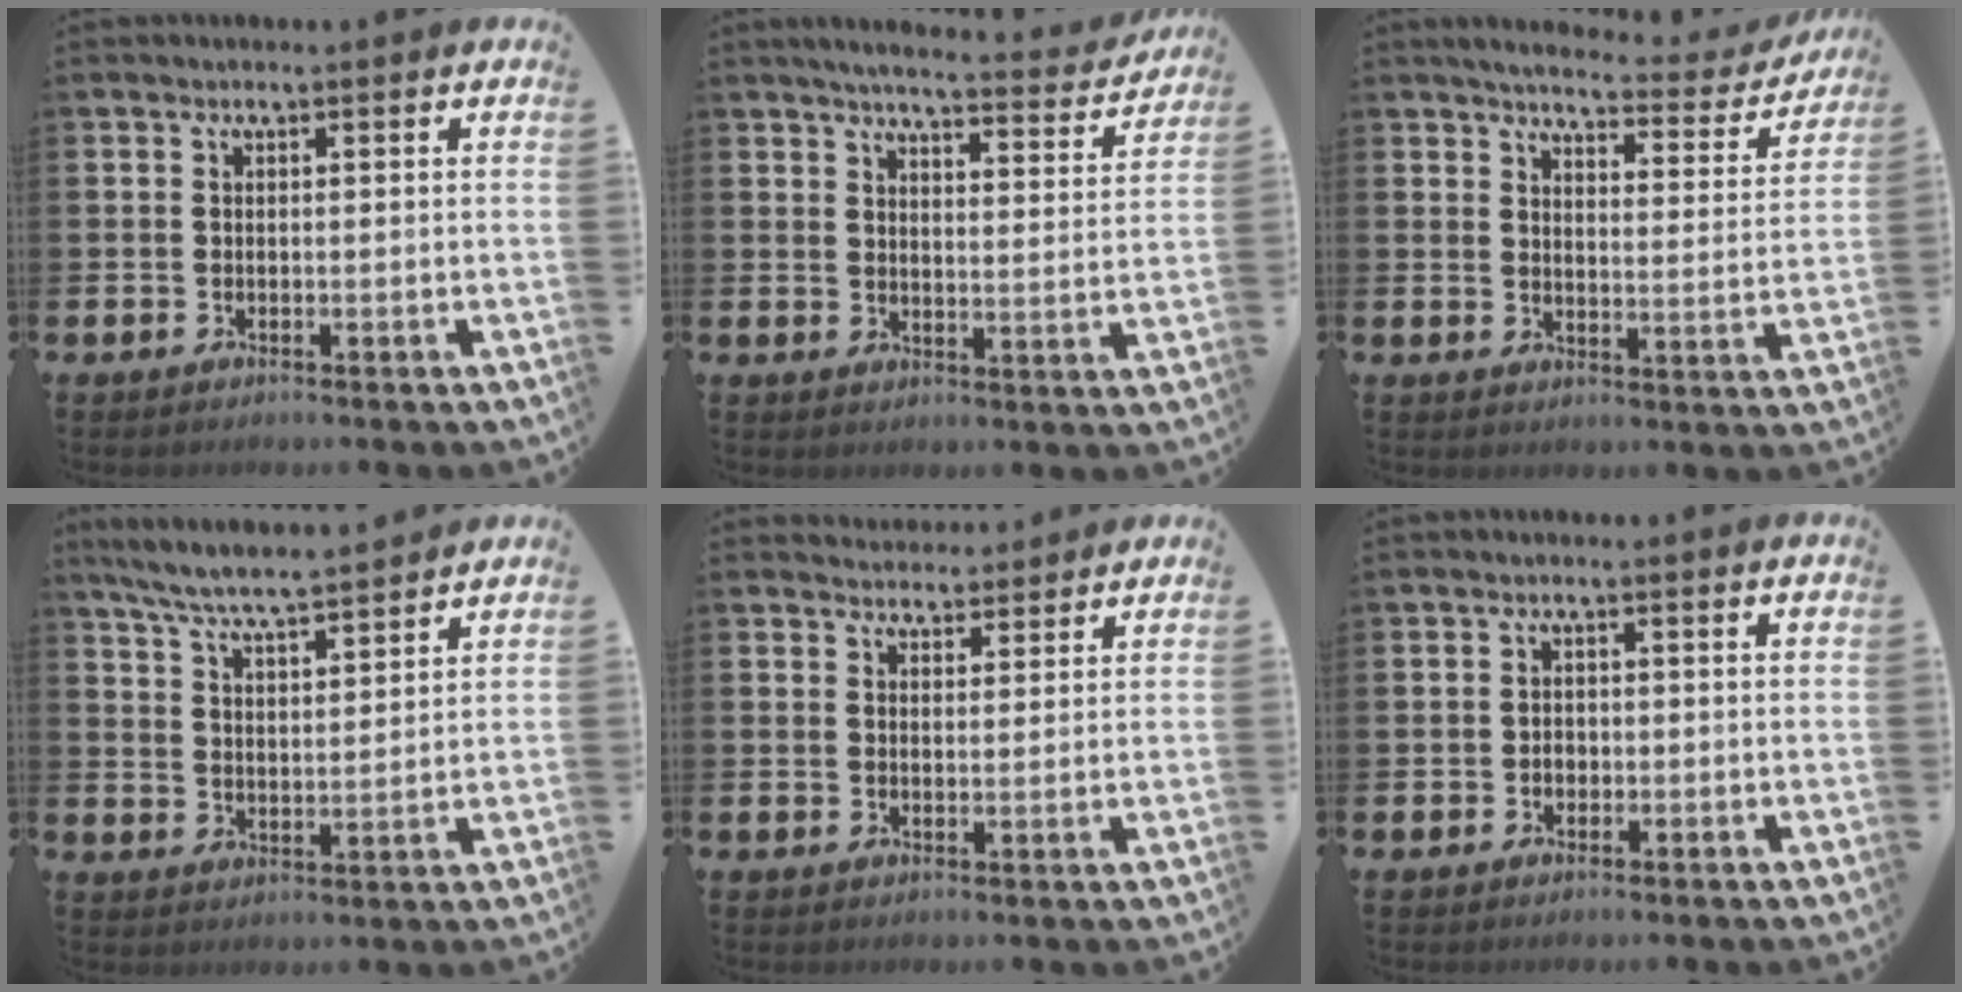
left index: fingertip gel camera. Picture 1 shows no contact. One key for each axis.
{"total": 5.2, "fx": 5.0, "fy": 0.4, "fz": 1.6, "tx": -0.038, "ty": -0.035, "tz": 0.082}
{"total": 4.2, "fx": 3.9, "fy": 0.9, "fz": 1.3, "tx": -0.033, "ty": -0.031, "tz": 0.058}
{"total": 6.7, "fx": 6.4, "fy": 0.0, "fz": 1.8, "tx": -0.063, "ty": -0.035, "tz": 0.115}
{"total": 3.4, "fx": 3.2, "fy": 1.0, "fz": -0.3, "tx": 0.003, "ty": -0.017, "tz": 0.059}
{"total": 1.3, "fx": -0.4, "fy": 1.1, "fz": 0.6, "tx": -0.001, "ty": 0.001, "tz": -0.011}